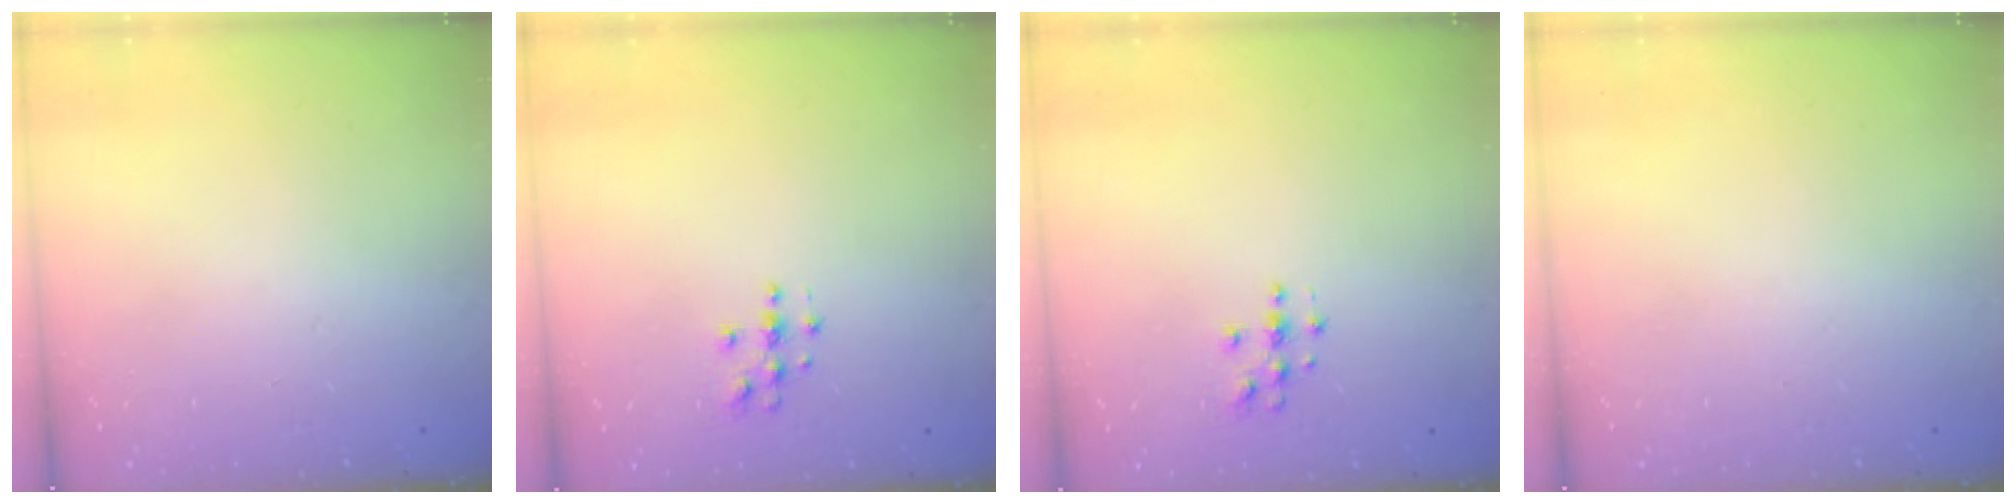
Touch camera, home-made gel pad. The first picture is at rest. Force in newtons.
{"total": 3.6, "press": 3.6, "slide": 0.5}
{"total": 3.6, "press": 3.6, "slide": 0.5}
{"total": 0.0}